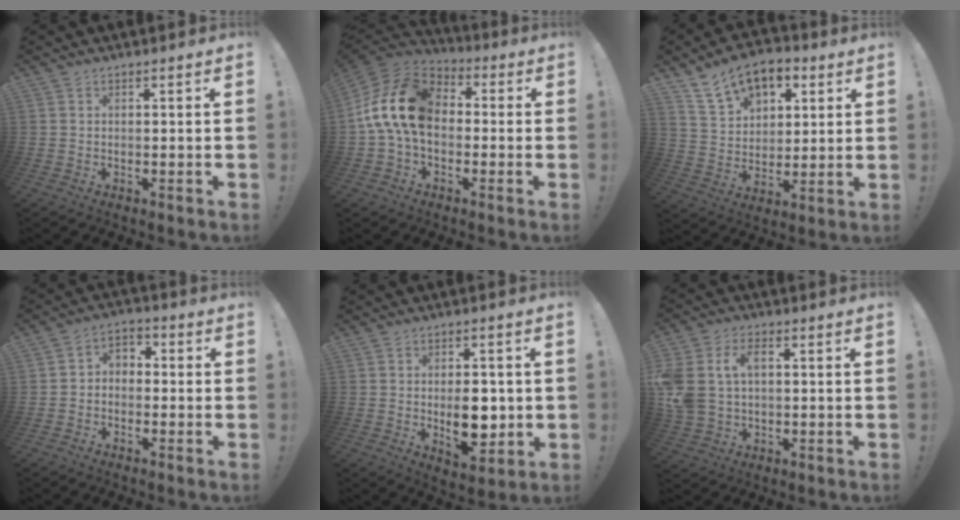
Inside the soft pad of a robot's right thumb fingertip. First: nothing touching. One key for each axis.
{"total": 18.3, "fx": 1.5, "fy": 12.4, "fz": 13.3, "tx": -0.247, "ty": 0.017, "tz": 0.035}
{"total": 14.5, "fx": 8.2, "fy": 9.7, "fz": 7.1, "tx": -0.106, "ty": -0.045, "tz": 0.155}
{"total": 4.4, "fx": -2.3, "fy": 3.3, "fz": 1.7, "tx": -0.030, "ty": 0.020, "tz": -0.044}
{"total": 10.6, "fx": -1.0, "fy": 6.2, "fz": 8.5, "tx": -0.126, "ty": -0.001, "tz": -0.012}
{"total": 10.7, "fx": 2.2, "fy": 7.6, "fz": 7.2, "tx": -0.164, "ty": 0.002, "tz": 0.041}